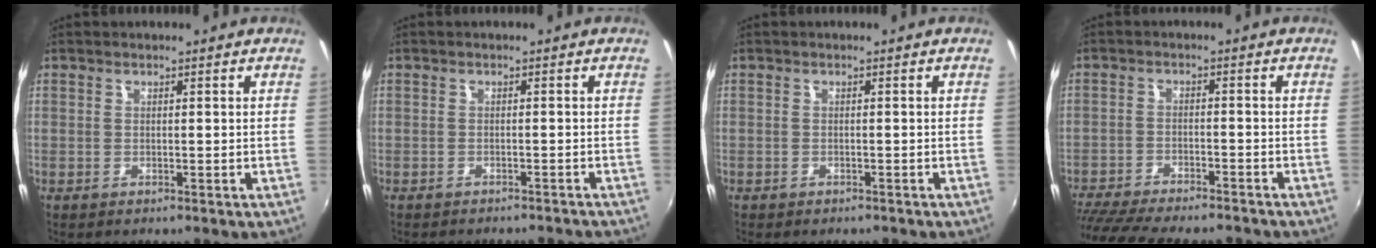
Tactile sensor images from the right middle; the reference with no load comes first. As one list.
[{"total": 7.0, "force": [-6.5, 1.5, 2.3], "torque": [-0.056, -0.011, -0.083]}, {"total": 1.9, "force": [-1.6, 0.7, 0.6], "torque": [-0.015, -0.011, -0.023]}, {"total": 17.2, "force": [-14.8, 3.8, 7.9], "torque": [-0.168, -0.034, -0.232]}]